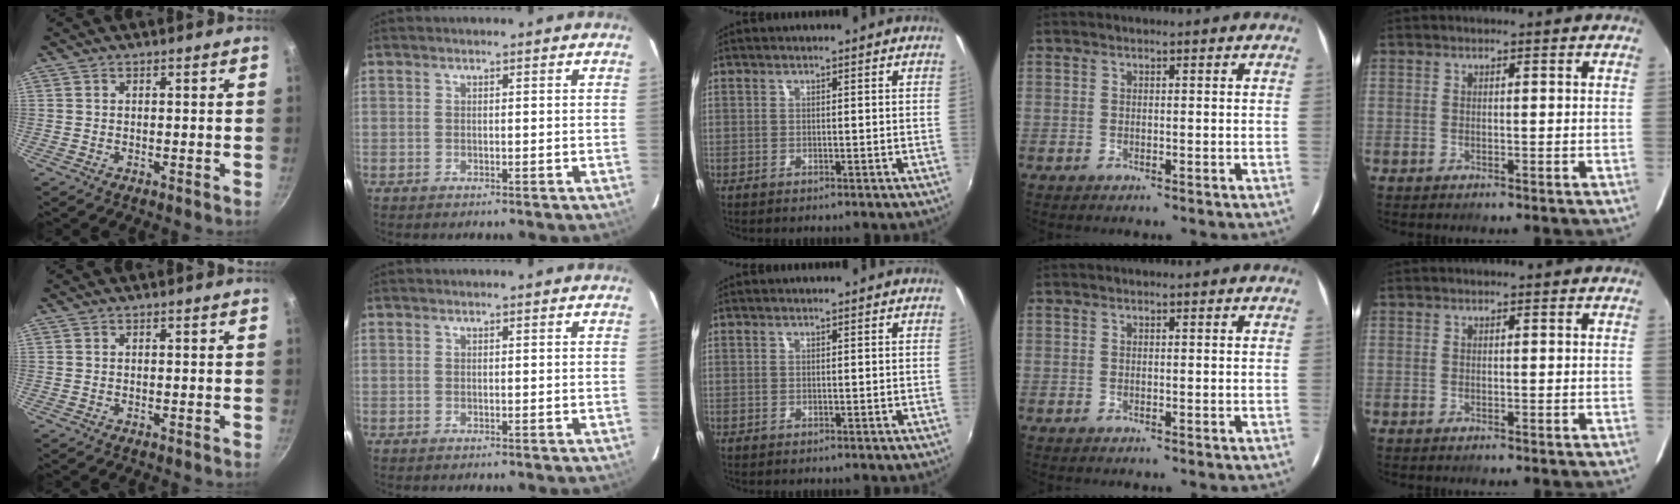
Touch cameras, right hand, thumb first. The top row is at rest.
{}